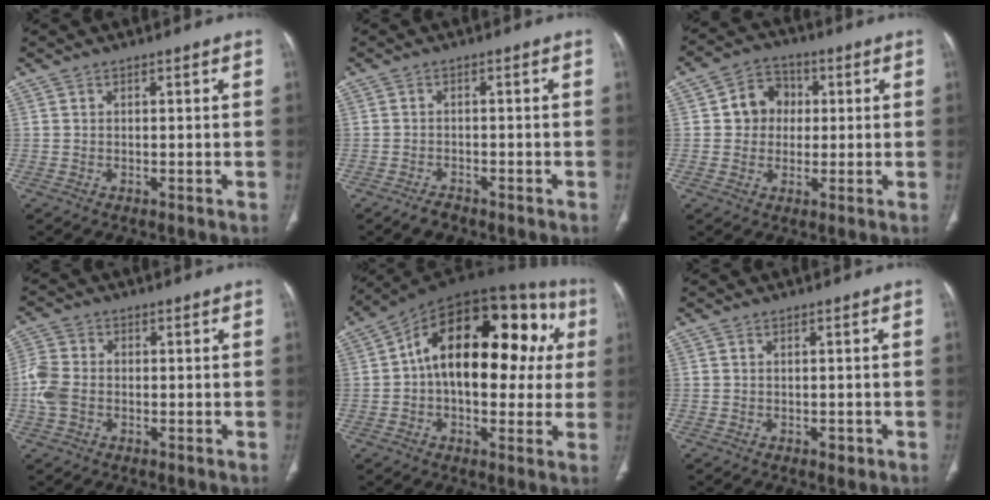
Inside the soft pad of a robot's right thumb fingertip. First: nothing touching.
{"total": 2.3, "force": [-1.8, 1.1, 0.9], "torque": [-0.022, 0.008, -0.027]}
{"total": 7.8, "force": [1.0, 7.0, 3.4], "torque": [-0.020, 0.011, 0.007]}
{"total": 6.2, "force": [-1.2, 4.5, 4.1], "torque": [-0.106, 0.012, -0.028]}
{"total": 24.9, "force": [3.5, 13.6, 20.6], "torque": [-0.275, 0.049, 0.041]}
{"total": 1.2, "force": [-0.5, 0.8, 0.8], "torque": [-0.008, -0.001, -0.004]}